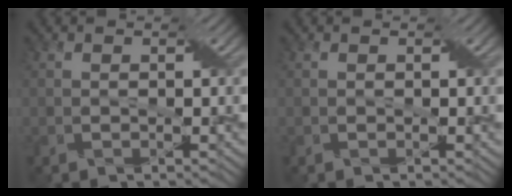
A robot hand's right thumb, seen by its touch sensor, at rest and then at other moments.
{"total": 0.0}